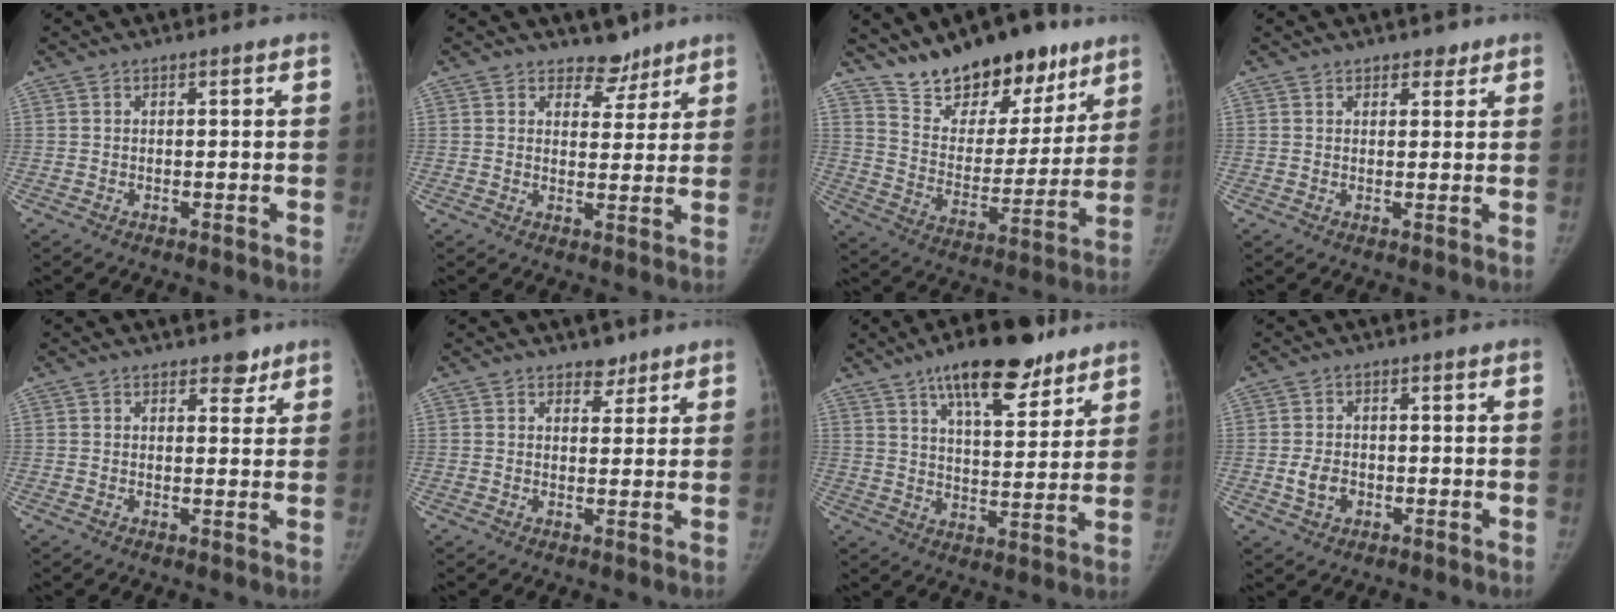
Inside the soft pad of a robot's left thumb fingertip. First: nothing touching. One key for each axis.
{"total": 4.7, "fx": 3.8, "fy": 2.7, "fz": 0.4, "tx": 0.026, "ty": -0.028, "tz": 0.056}
{"total": 19.9, "fx": 14.6, "fy": 9.7, "fz": 9.5, "tx": -0.095, "ty": -0.081, "tz": 0.237}
{"total": 2.3, "fx": 1.7, "fy": 1.4, "fz": 0.6, "tx": 0.010, "ty": -0.009, "tz": 0.019}
{"total": 2.7, "fx": 2.0, "fy": 1.5, "fz": 0.9, "tx": 0.007, "ty": -0.011, "tz": 0.025}
{"total": 2.9, "fx": 2.2, "fy": 1.7, "fz": 0.7, "tx": 0.010, "ty": -0.013, "tz": 0.030}
{"total": 15.7, "fx": 10.4, "fy": 5.8, "fz": 10.3, "tx": -0.123, "ty": -0.046, "tz": 0.162}
{"total": 3.9, "fx": -0.9, "fy": 3.0, "fz": 2.3, "tx": -0.036, "ty": 0.006, "tz": -0.014}